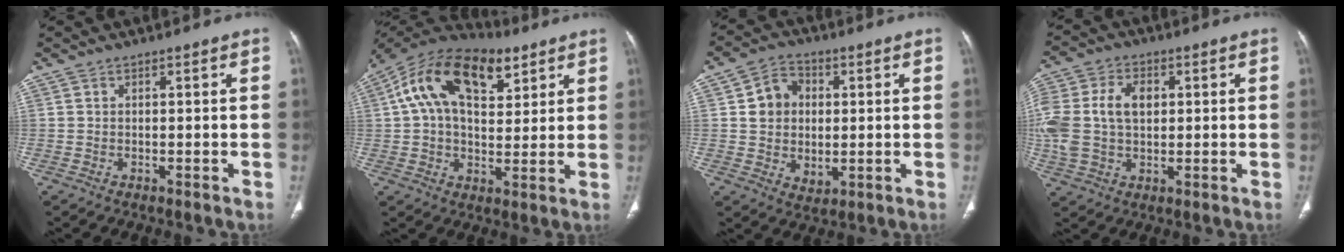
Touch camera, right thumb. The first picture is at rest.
{"total": 20.6, "force": [8.3, 11.5, 14.9], "torque": [-0.244, 0.013, 0.134]}
{"total": 9.4, "force": [1.4, 7.7, 5.2], "torque": [-0.050, -0.001, 0.023]}
{"total": 16.0, "force": [2.0, 11.0, 11.4], "torque": [-0.268, 0.013, 0.040]}